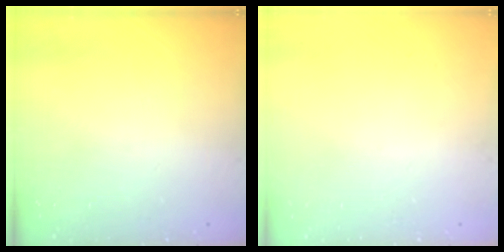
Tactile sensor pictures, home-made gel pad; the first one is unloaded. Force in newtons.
{"total": 0.0}